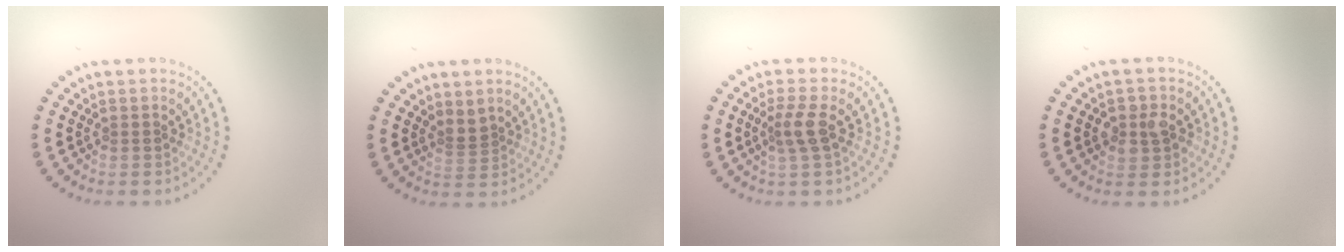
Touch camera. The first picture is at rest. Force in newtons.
{"total": 1.2, "press": 0.8, "slide": 0.9}
{"total": 2.3, "press": 1.8, "slide": 1.5}
{"total": 2.3, "press": 2.3, "slide": 0.5}